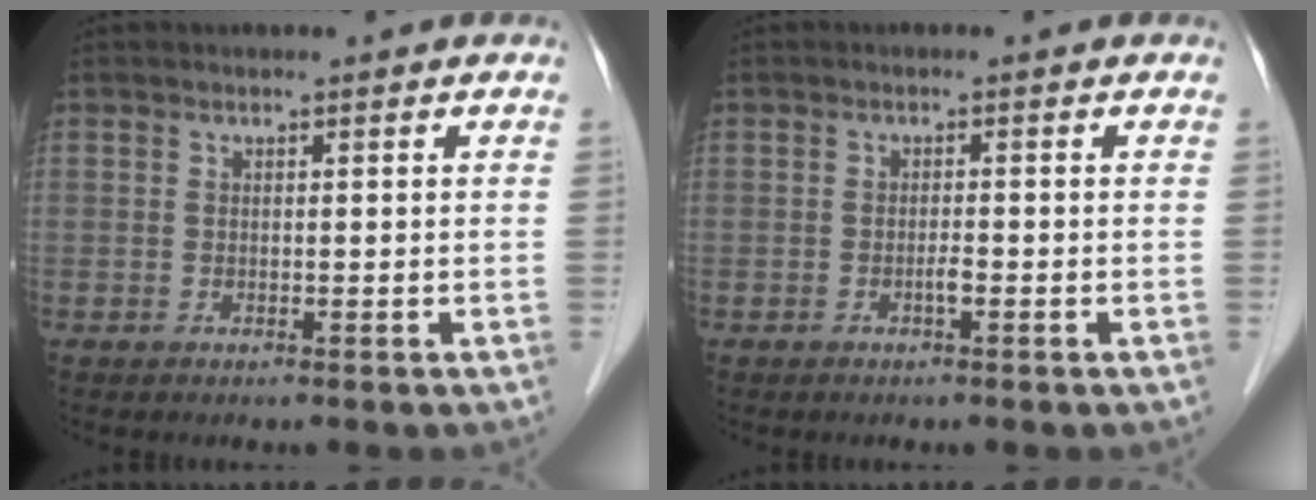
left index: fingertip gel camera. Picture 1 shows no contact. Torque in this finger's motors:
{"motor_torque": [0.60, 0.49, 0.02, 0.02]}